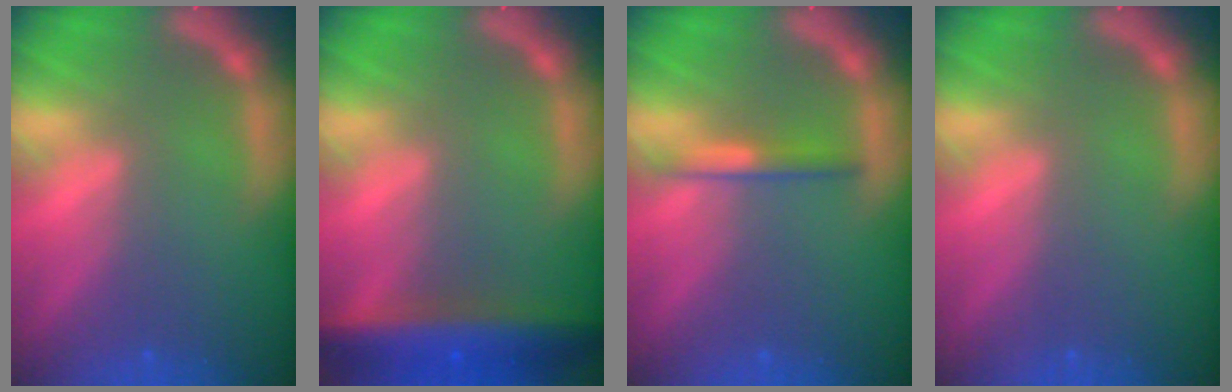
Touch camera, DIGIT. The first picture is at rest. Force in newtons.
{"total": 7.4}
{"total": 2.0}
{"total": 0.0}